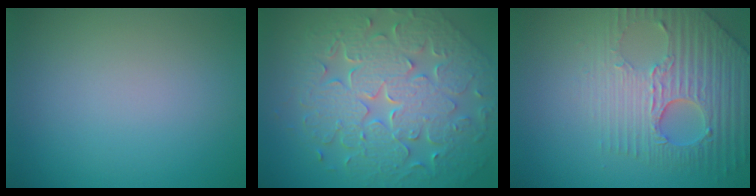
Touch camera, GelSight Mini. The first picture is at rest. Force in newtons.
{"total": 9.9, "press": 6.9, "slide": 7.0}
{"total": 5.4, "press": 4.8, "slide": 2.4}